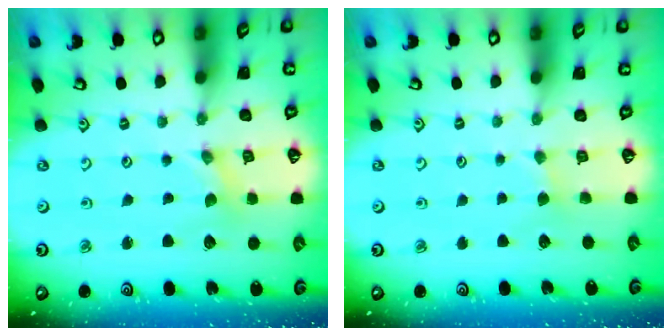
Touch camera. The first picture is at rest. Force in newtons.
{"total": 1.1, "press": 1.1, "slide": 0.3}